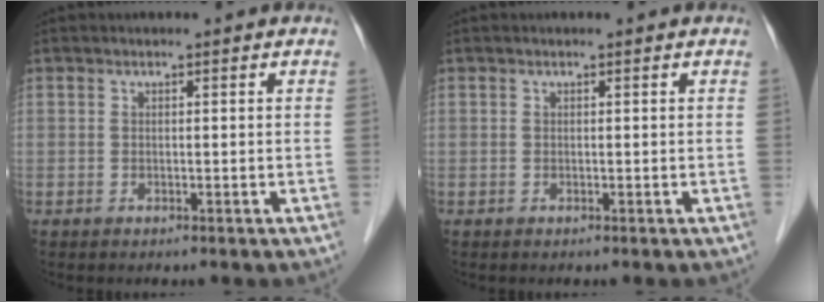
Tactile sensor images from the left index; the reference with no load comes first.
{"total": 0.0}